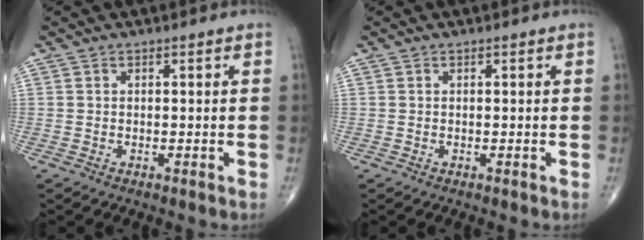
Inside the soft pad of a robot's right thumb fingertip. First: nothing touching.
{"total": 0.0}